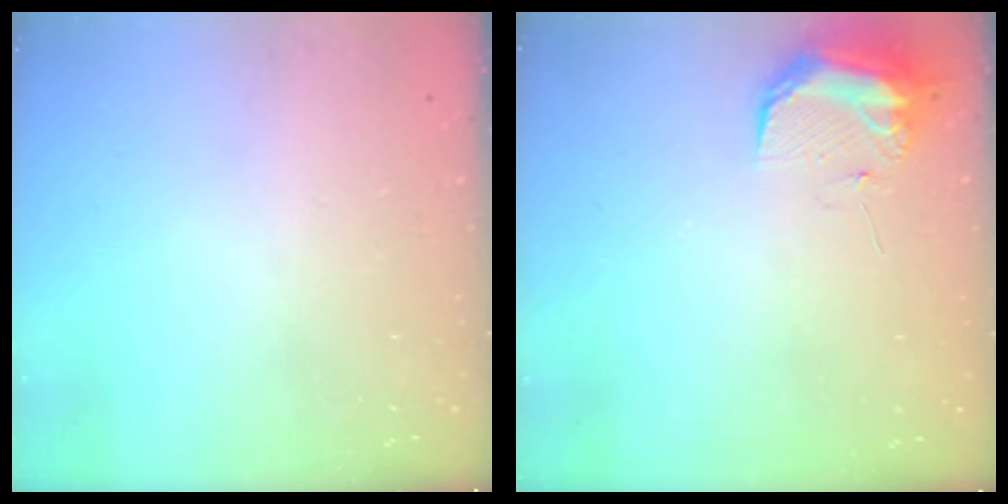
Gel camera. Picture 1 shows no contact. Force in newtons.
{"total": 9.2, "press": 9.1, "slide": 1.1}